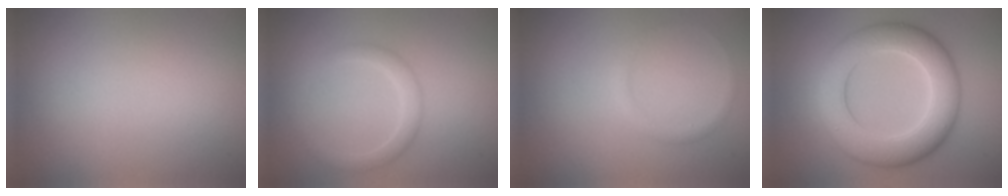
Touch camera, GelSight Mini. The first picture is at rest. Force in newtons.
{"total": 1.8, "press": 1.8, "slide": 0.1}
{"total": 0.9, "press": 0.8, "slide": 0.1}
{"total": 7.9, "press": 7.9, "slide": 0.3}